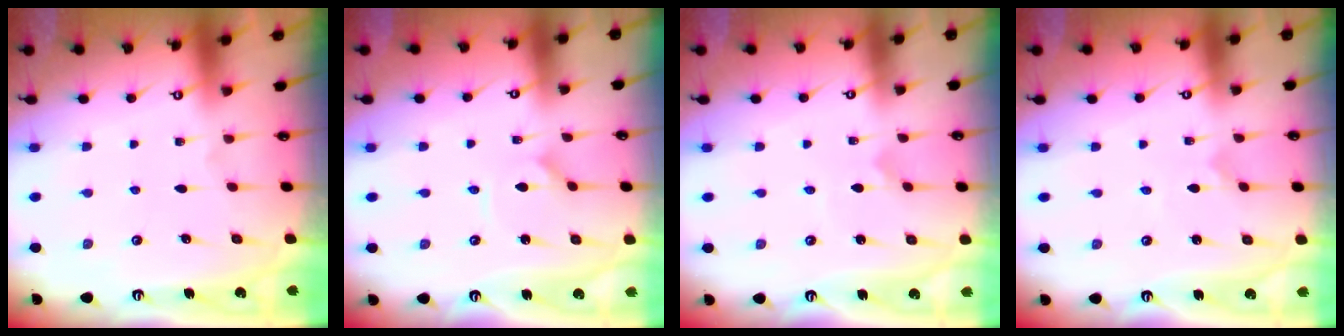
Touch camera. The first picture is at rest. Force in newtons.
{"total": 1.2, "press": 1.2, "slide": 0.2}
{"total": 0.9, "press": 0.9, "slide": 0.1}
{"total": 0.0}